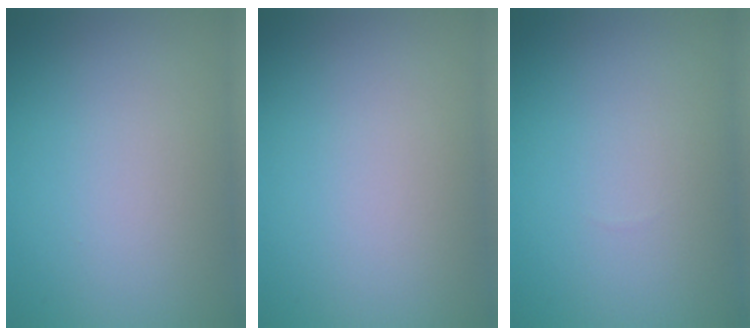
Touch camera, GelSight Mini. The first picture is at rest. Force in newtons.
{"total": 0.0}
{"total": 0.0}